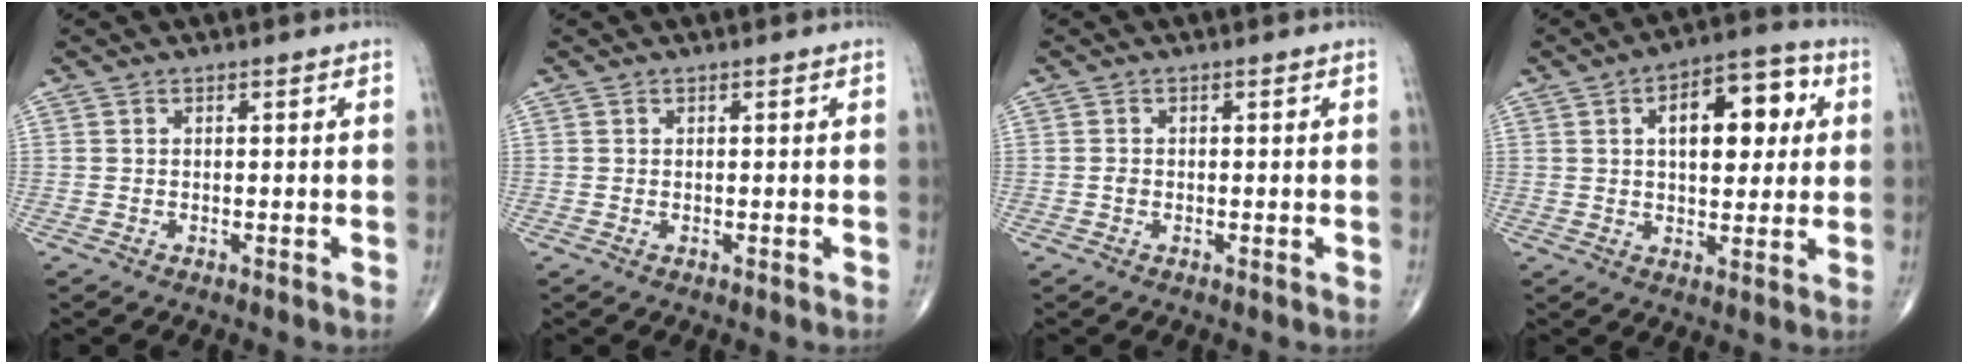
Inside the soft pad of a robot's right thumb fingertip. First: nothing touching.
{"total": 0.0}
{"total": 0.8, "force": [-0.2, 0.6, 0.4], "torque": [-0.005, 0.002, -0.005]}
{"total": 13.5, "force": [3.4, 6.9, 11.1], "torque": [-0.127, 0.012, 0.046]}